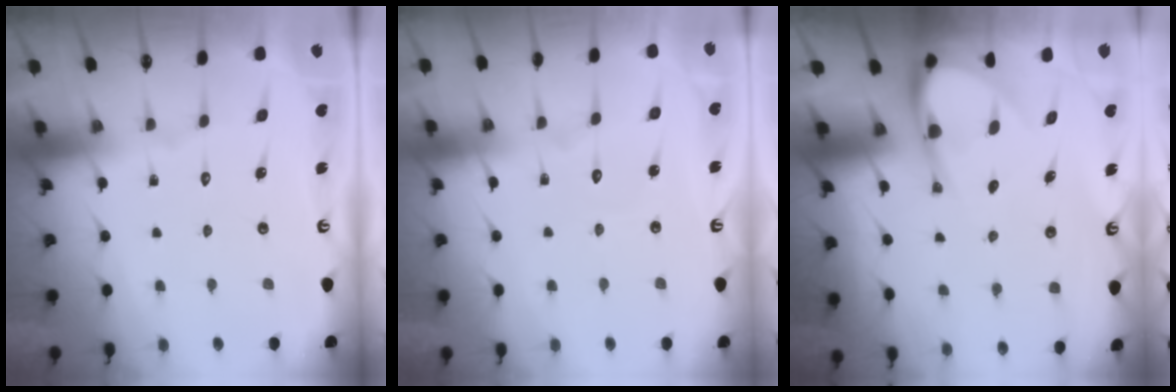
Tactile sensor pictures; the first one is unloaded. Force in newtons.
{"total": 3.5, "press": 3.4, "slide": 0.4}
{"total": 6.5, "press": 6.5, "slide": 0.8}